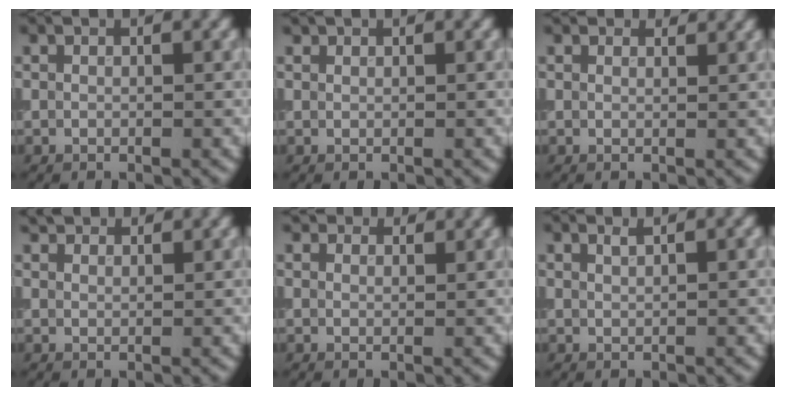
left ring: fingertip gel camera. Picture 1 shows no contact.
{"total": 0.6, "force": [0.5, 0.3, 0.0], "torque": [0.003, 0.001, 0.011]}
{"total": 2.3, "force": [2.1, 0.7, 0.5], "torque": [-0.015, 0.001, 0.022]}
{"total": 3.9, "force": [3.4, 1.3, 1.2], "torque": [-0.029, 0.003, 0.054]}
{"total": 3.5, "force": [3.1, 1.4, 1.0], "torque": [-0.024, -0.004, 0.044]}
{"total": 0.8, "force": [0.6, 0.2, 0.4], "torque": [-0.004, 0.001, 0.011]}